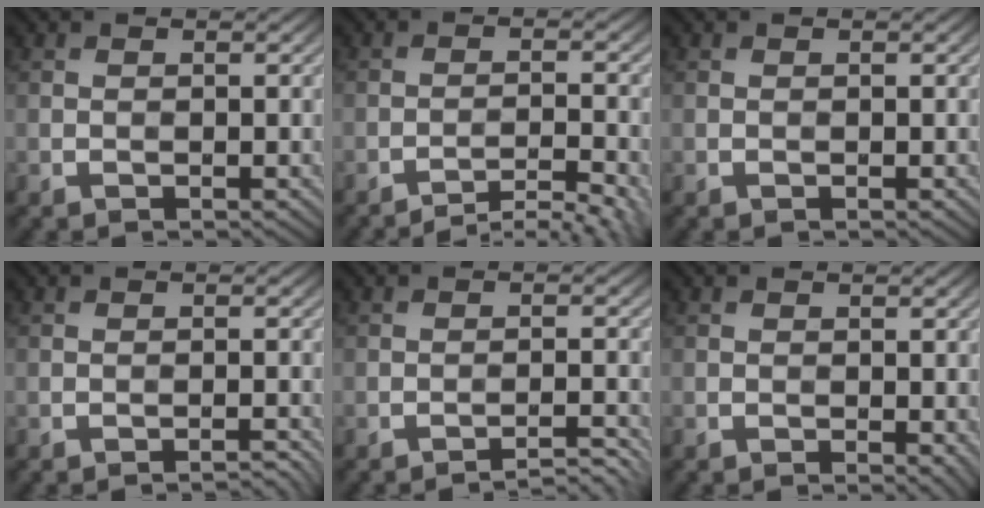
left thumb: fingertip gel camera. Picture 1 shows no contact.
{"total": 6.6, "force": [-5.6, 1.1, 3.3], "torque": [-0.051, 0.013, -0.075]}
{"total": 0.0}
{"total": 1.3, "force": [-1.1, 0.1, 0.6], "torque": [-0.001, 0.005, -0.022]}
{"total": 3.3, "force": [-2.9, 0.1, 1.5], "torque": [-0.019, 0.014, -0.050]}
{"total": 1.1, "force": [-0.3, 0.4, 1.0], "torque": [-0.015, -0.007, -0.004]}